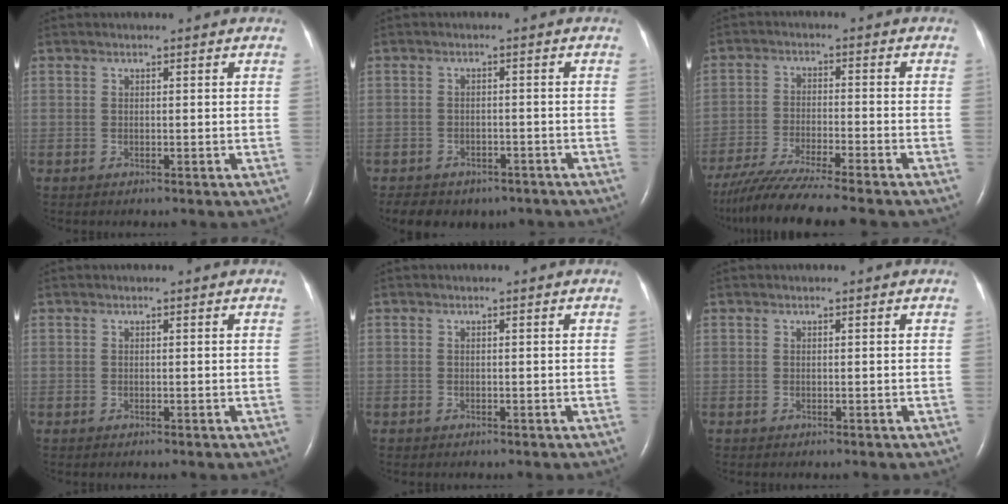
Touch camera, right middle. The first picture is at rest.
{"total": 8.5, "force": [-6.5, 4.8, 2.8], "torque": [-0.044, 0.009, -0.080]}
{"total": 11.1, "force": [-9.5, -1.0, 5.7], "torque": [-0.094, -0.034, -0.157]}
{"total": 0.0}
{"total": 0.0}
{"total": 0.0}